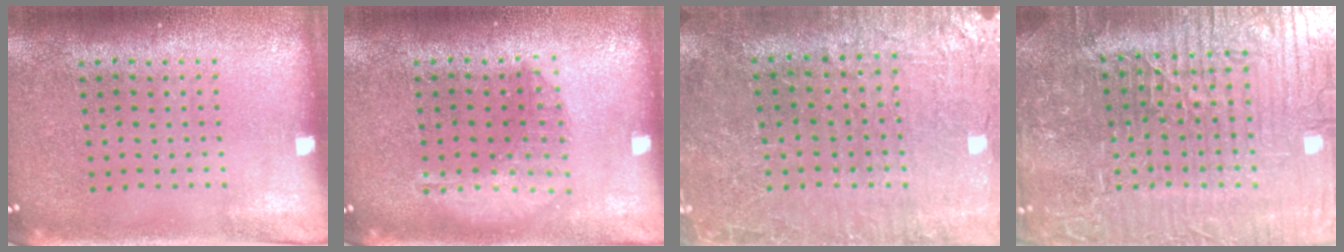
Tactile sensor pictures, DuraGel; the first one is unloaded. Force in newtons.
{"total": 1.4, "press": 1.3, "slide": 0.5}
{"total": 1.6, "press": 1.6, "slide": 0.1}
{"total": 7.1, "press": 6.5, "slide": 2.9}